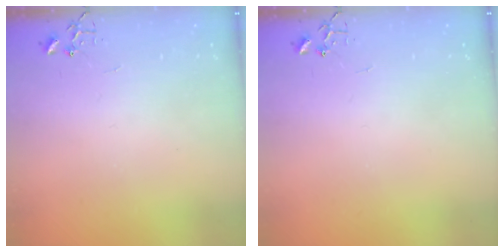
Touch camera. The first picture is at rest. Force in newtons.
{"total": 0.0}